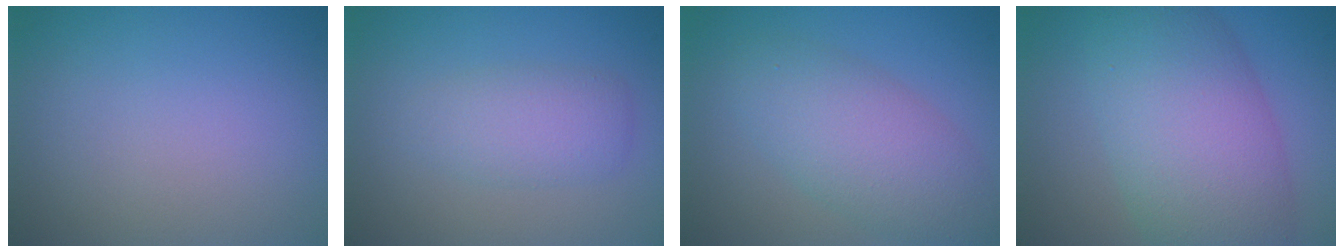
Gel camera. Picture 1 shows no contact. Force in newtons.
{"total": 3.0, "press": 3.0, "slide": 0.1}
{"total": 5.3, "press": 5.3, "slide": 0.4}
{"total": 9.6, "press": 9.6, "slide": 0.2}